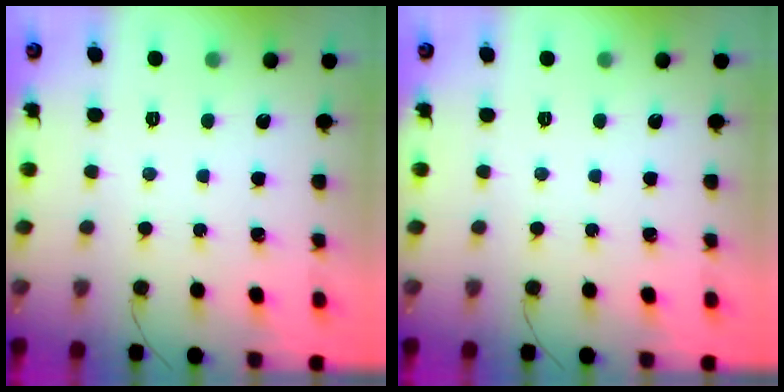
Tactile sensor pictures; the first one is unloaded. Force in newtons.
{"total": 0.0}